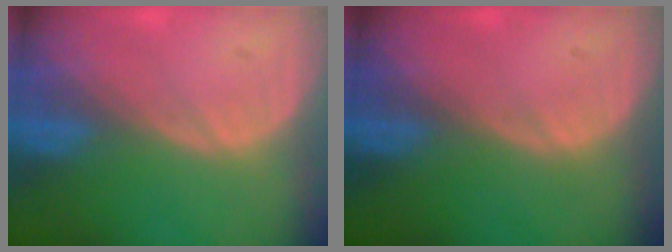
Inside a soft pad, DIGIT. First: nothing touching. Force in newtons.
{"total": 0.0}